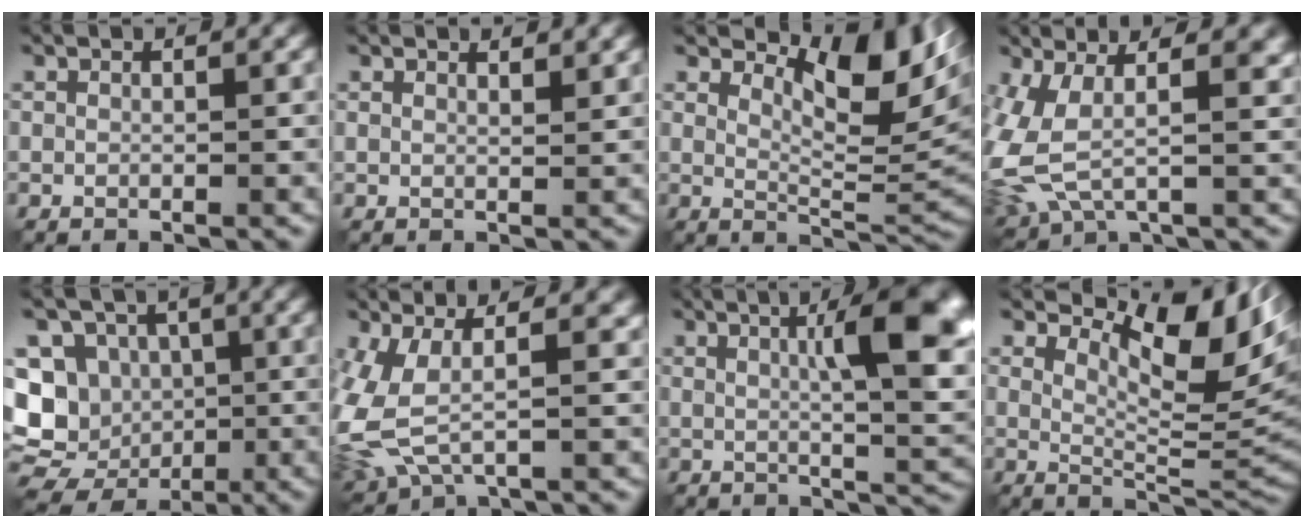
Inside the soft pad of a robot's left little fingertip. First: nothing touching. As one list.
[{"total": 1.4, "force": [1.3, 0.2, 0.5], "torque": [-0.011, 0.000, 0.019]}, {"total": 8.4, "force": [3.4, 3.4, 6.8], "torque": [-0.098, -0.006, 0.056]}, {"total": 9.0, "force": [0.2, 4.7, 7.7], "torque": [-0.204, -0.017, 0.008]}, {"total": 12.6, "force": [-1.6, 11.1, 5.8], "torque": [-0.117, 0.003, -0.051]}, {"total": 7.6, "force": [-0.3, 3.8, 6.6], "torque": [-0.180, -0.013, -0.004]}, {"total": 10.2, "force": [2.5, 2.4, 9.5], "torque": [-0.114, 0.012, 0.038]}, {"total": 9.5, "force": [4.2, 3.6, 7.7], "torque": [-0.116, -0.005, 0.072]}]